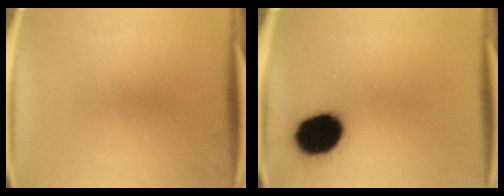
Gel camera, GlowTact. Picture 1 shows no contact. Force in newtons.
{"total": 16.2}